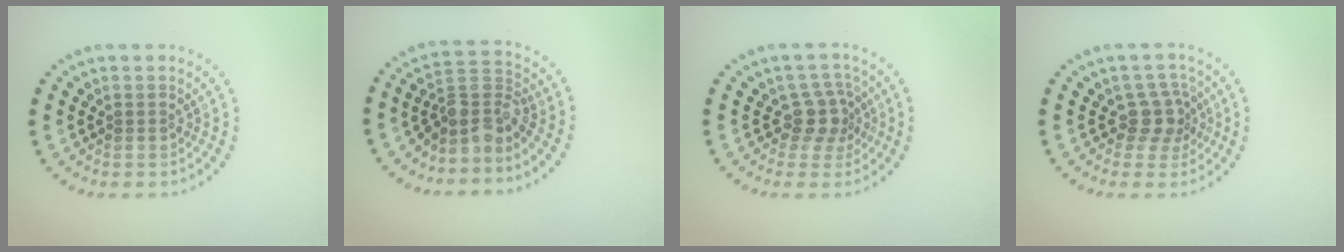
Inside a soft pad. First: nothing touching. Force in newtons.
{"total": 3.6, "press": 2.7, "slide": 2.4}
{"total": 2.7, "press": 2.2, "slide": 1.7}
{"total": 2.7, "press": 2.1, "slide": 1.8}